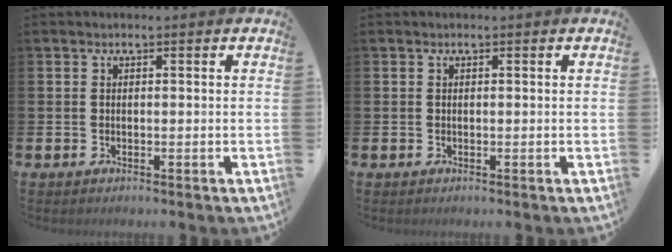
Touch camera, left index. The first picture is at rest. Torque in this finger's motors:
{"motor_torque": [0.00, 0.00, 0.00, 0.01]}